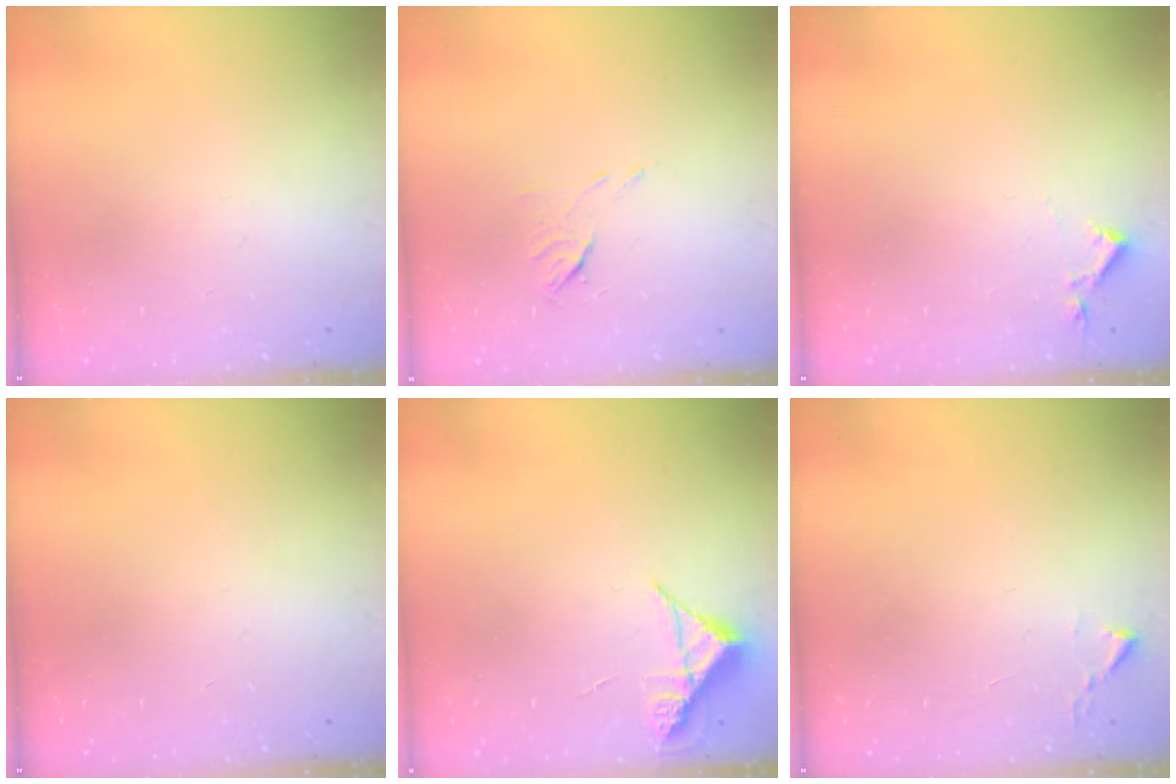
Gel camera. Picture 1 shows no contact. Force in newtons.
{"total": 4.8, "press": 4.7, "slide": 1.0}
{"total": 2.9, "press": 2.9, "slide": 0.5}
{"total": 0.0}
{"total": 4.9, "press": 4.9, "slide": 0.4}
{"total": 2.4, "press": 2.4, "slide": 0.3}